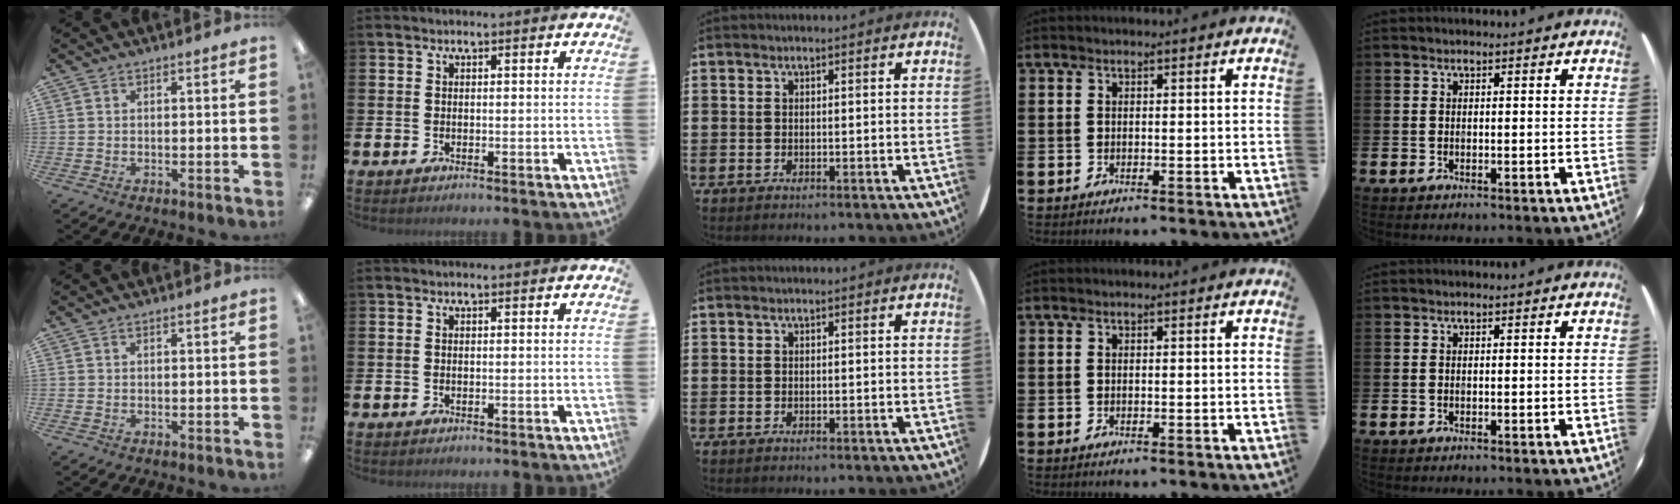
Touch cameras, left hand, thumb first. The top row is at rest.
{}